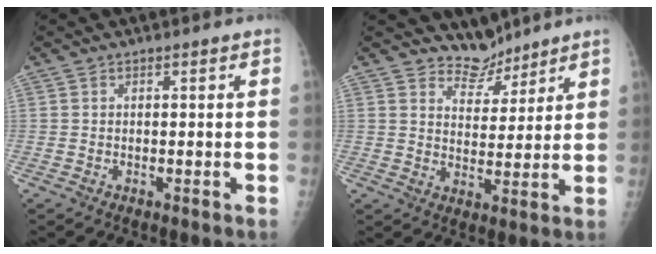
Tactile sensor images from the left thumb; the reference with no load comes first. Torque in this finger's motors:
{"motor_torque": [-0.05, -0.12, -0.57, -0.34, -0.12]}